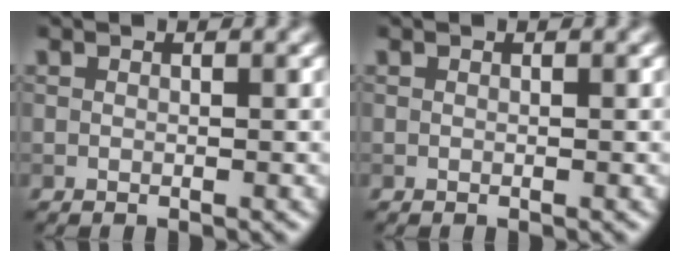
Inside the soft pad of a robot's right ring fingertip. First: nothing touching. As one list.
[{"total": 0.0}]